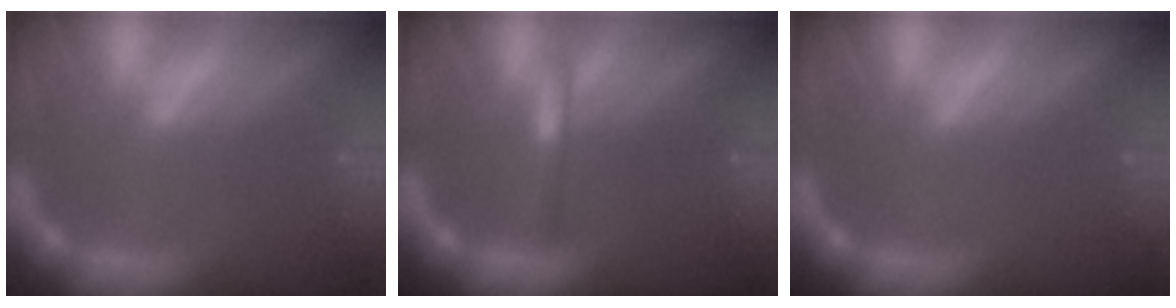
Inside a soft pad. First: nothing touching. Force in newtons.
{"total": 1.4}
{"total": 0.0}